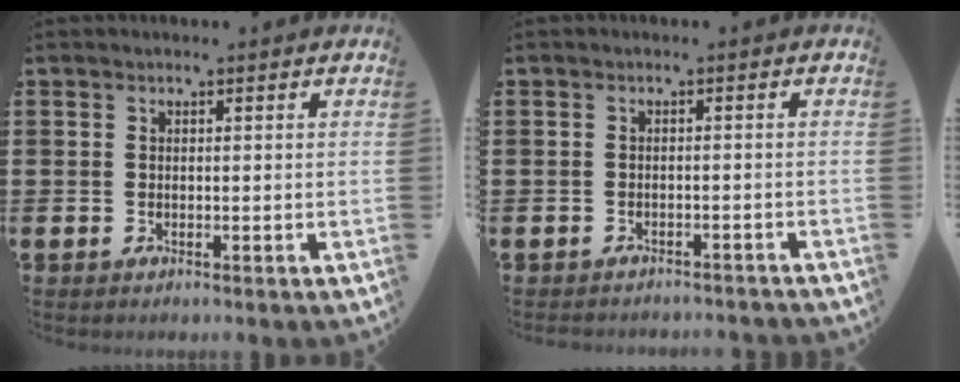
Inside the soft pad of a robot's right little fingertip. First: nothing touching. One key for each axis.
{"total": 1.2, "fx": -1.2, "fy": 0.0, "fz": -0.1, "tx": -0.001, "ty": 0.003, "tz": -0.026}